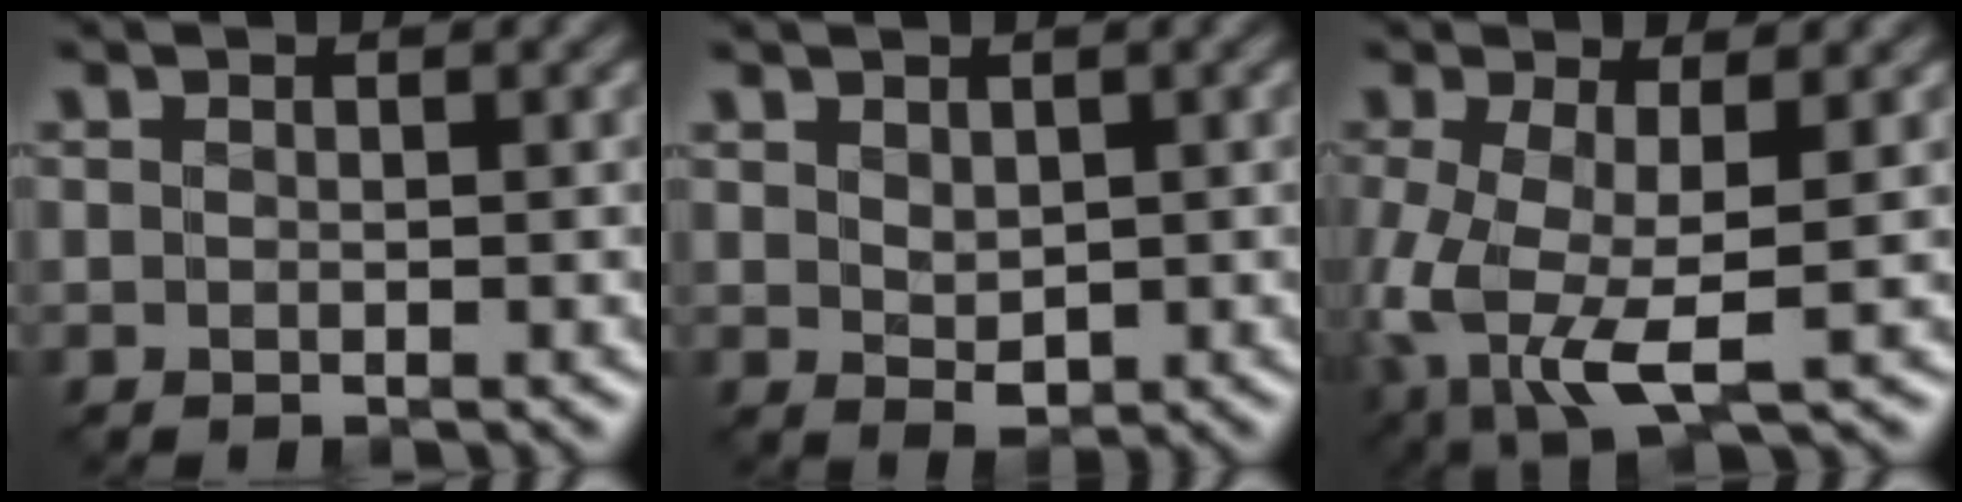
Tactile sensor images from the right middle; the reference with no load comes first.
{"total": 1.6, "force": [0.5, 1.1, 1.1], "torque": [-0.022, -0.006, 0.016]}
{"total": 6.9, "force": [-1.6, 2.6, 6.2], "torque": [-0.154, -0.020, -0.031]}